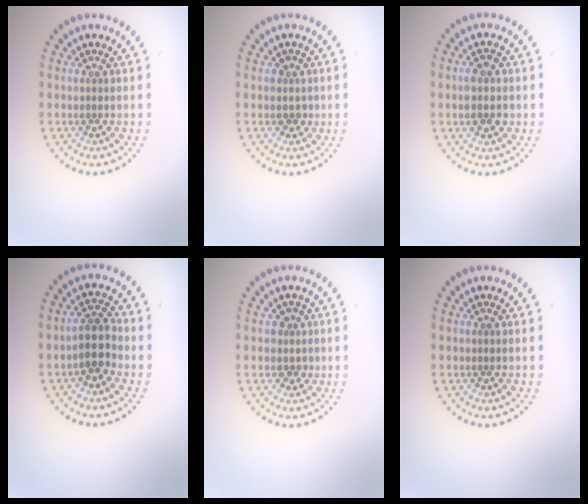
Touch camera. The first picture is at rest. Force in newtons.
{"total": 1.2, "press": 1.0, "slide": 0.6}
{"total": 2.7, "press": 2.7, "slide": 0.1}
{"total": 2.8, "press": 2.5, "slide": 1.2}
{"total": 1.5, "press": 1.2, "slide": 0.8}
{"total": 0.0}